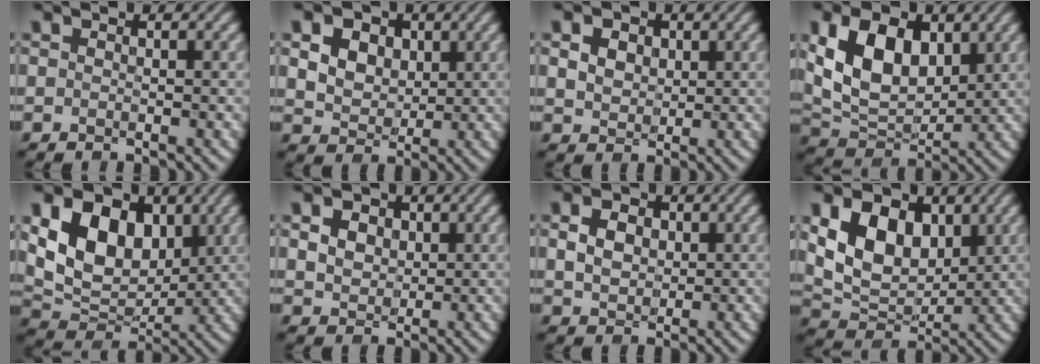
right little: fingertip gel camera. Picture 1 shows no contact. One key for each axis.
{"total": 7.6, "fx": 2.7, "fy": 6.0, "fz": 3.9, "tx": -0.100, "ty": 0.019, "tz": 0.040}
{"total": 4.4, "fx": 1.4, "fy": 3.4, "fz": 2.4, "tx": -0.075, "ty": 0.011, "tz": 0.027}
{"total": 8.6, "fx": 1.7, "fy": 5.7, "fz": 6.3, "tx": -0.138, "ty": -0.008, "tz": 0.032}
{"total": 9.4, "fx": 2.0, "fy": 6.6, "fz": 6.4, "tx": -0.125, "ty": -0.007, "tz": 0.035}
{"total": 5.1, "fx": 1.7, "fy": 3.9, "fz": 2.8, "tx": -0.081, "ty": 0.015, "tz": 0.027}
{"total": 2.7, "fx": 0.0, "fy": 2.2, "fz": 1.6, "tx": -0.044, "ty": -0.003, "tz": 0.008}
{"total": 7.3, "fx": 1.4, "fy": 5.1, "fz": 5.0, "tx": -0.104, "ty": -0.012, "tz": 0.027}